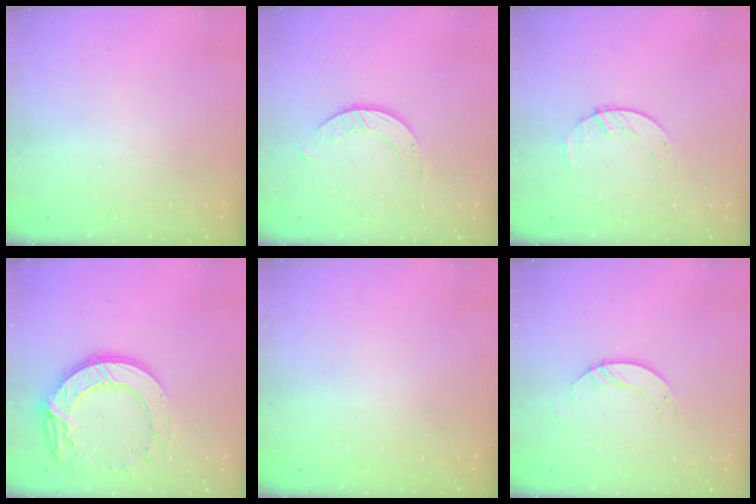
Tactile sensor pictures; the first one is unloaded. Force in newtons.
{"total": 3.0, "press": 3.0, "slide": 0.2}
{"total": 2.1, "press": 2.1, "slide": 0.3}
{"total": 15.1, "press": 15.1, "slide": 0.9}
{"total": 0.0}
{"total": 3.5, "press": 3.5, "slide": 0.3}